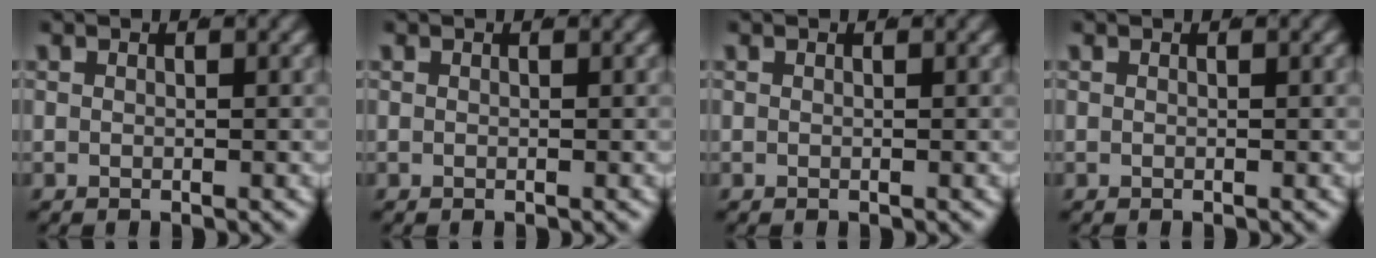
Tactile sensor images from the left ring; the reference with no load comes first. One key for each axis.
{"total": 1.1, "fx": -0.2, "fy": -1.0, "fz": -0.3, "tx": 0.013, "ty": -0.012, "tz": 0.007}
{"total": 0.0}
{"total": 0.0}